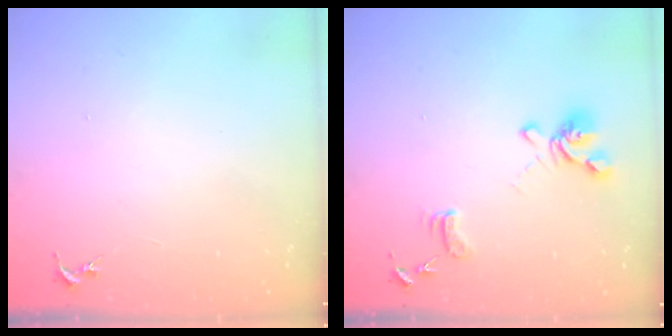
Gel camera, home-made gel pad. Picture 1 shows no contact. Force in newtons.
{"total": 13.1, "press": 13.0, "slide": 1.2}